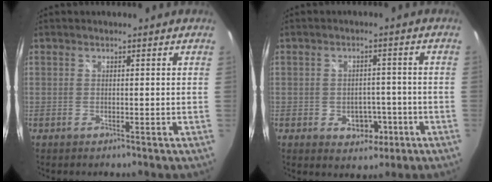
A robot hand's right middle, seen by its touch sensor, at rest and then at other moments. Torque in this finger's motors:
{"motor_torque": [0.17, 0.13, 0.03, 0.04]}